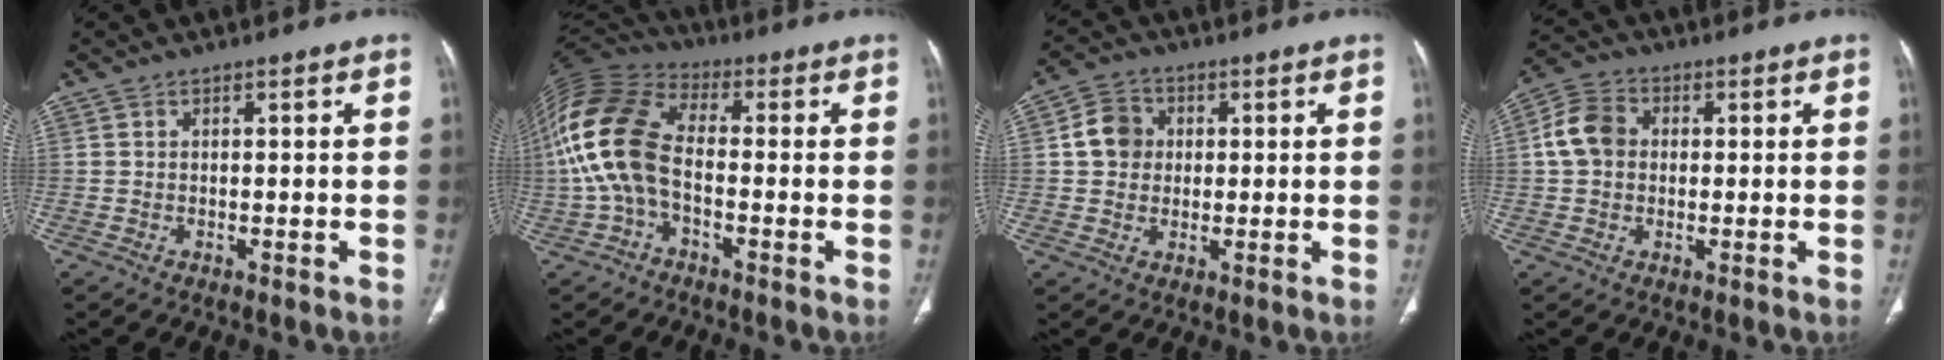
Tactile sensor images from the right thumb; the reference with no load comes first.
{"total": 15.6, "force": [-1.8, 9.3, 12.4], "torque": [-0.268, 0.034, -0.041]}
{"total": 6.3, "force": [0.8, 5.6, 2.8], "torque": [-0.034, 0.008, 0.007]}
{"total": 7.2, "force": [0.5, 5.8, 4.2], "torque": [-0.075, 0.017, 0.003]}